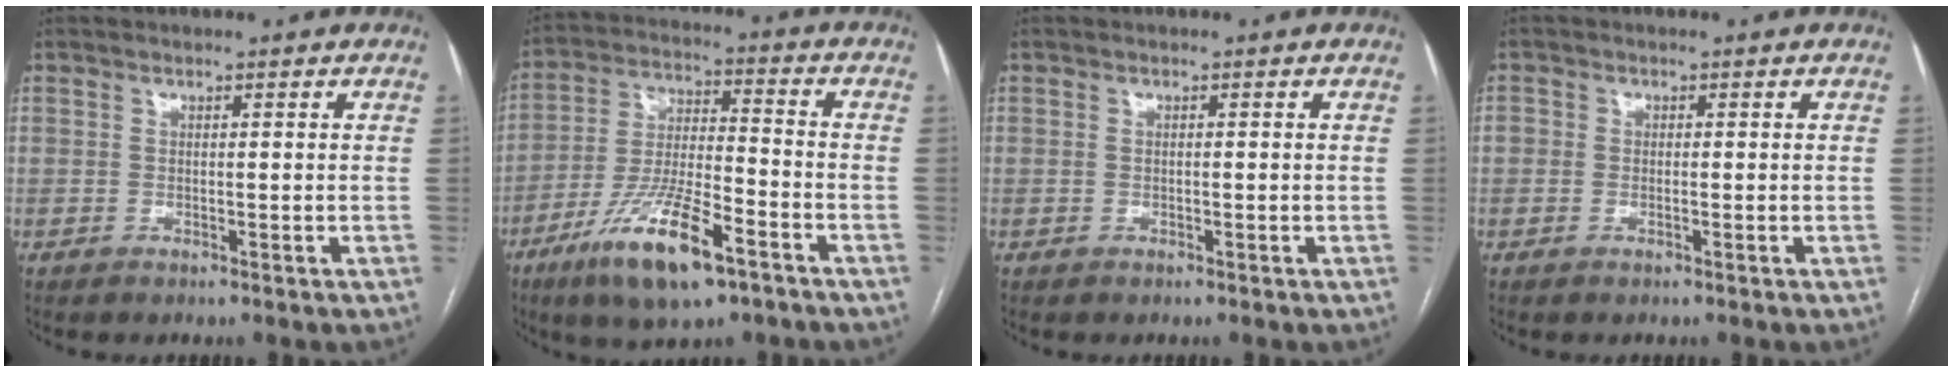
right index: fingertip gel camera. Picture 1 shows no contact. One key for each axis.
{"total": 14.6, "fx": -8.5, "fy": 3.2, "fz": 11.4, "tx": -0.224, "ty": -0.017, "tz": -0.148}
{"total": 0.0}
{"total": 2.0, "fx": -0.4, "fy": 1.5, "fz": 1.2, "tx": -0.027, "ty": 0.004, "tz": -0.006}